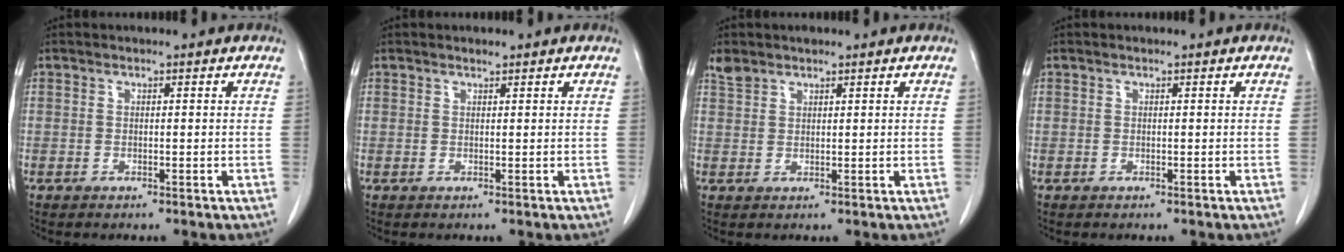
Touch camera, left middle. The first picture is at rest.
{"total": 0.6, "force": [0.5, 0.0, 0.2], "torque": [-0.013, -0.004, 0.011]}
{"total": 2.3, "force": [2.0, 0.8, 0.6], "torque": [-0.020, 0.011, 0.041]}
{"total": 0.0}